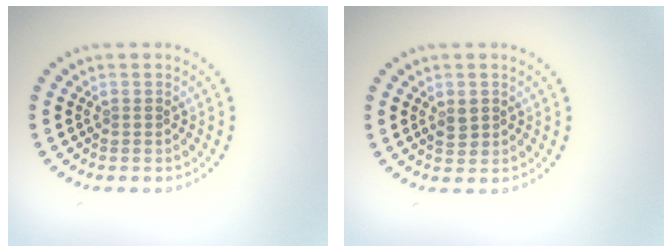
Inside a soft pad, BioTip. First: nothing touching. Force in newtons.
{"total": 1.5, "press": 1.5, "slide": 0.3}